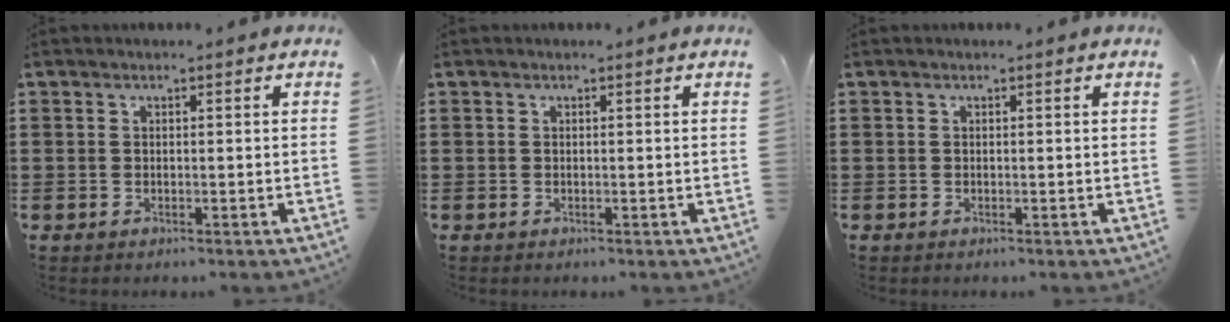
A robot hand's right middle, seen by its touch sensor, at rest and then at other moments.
{"total": 0.0}
{"total": 0.0}